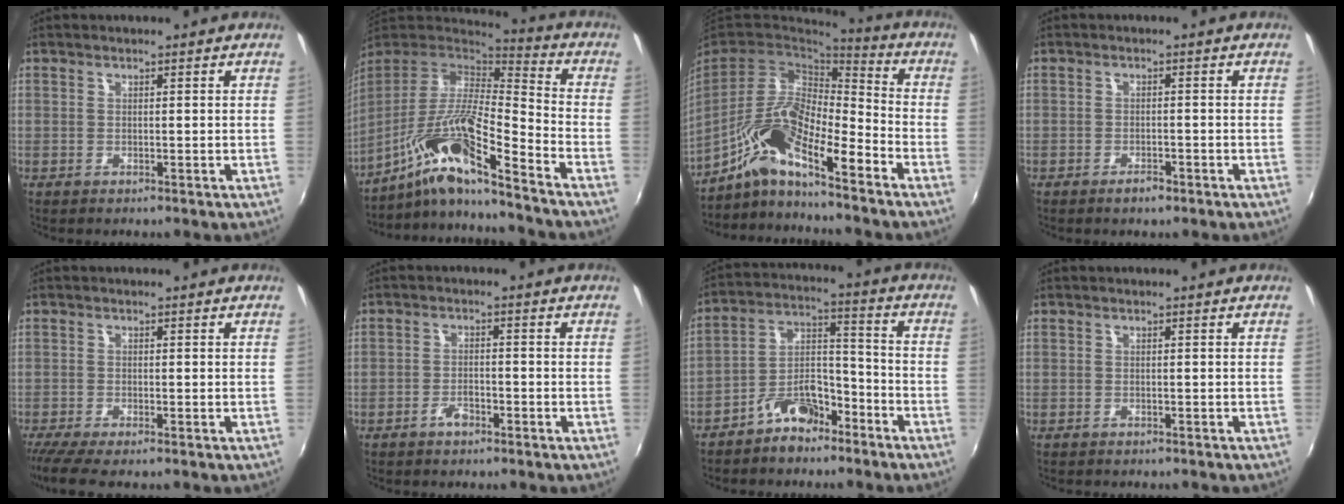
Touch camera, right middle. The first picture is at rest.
{"total": 14.5, "force": [-10.2, 0.2, 10.4], "torque": [-0.175, -0.017, -0.202]}
{"total": 13.1, "force": [-8.8, 3.1, 9.2], "torque": [-0.173, -0.002, -0.176]}
{"total": 2.0, "force": [-1.5, 0.8, 1.0], "torque": [-0.020, -0.001, -0.025]}
{"total": 4.4, "force": [-3.6, 0.1, 2.5], "torque": [-0.058, -0.024, -0.067]}
{"total": 2.7, "force": [-2.0, 1.2, 1.4], "torque": [-0.032, 0.002, -0.036]}
{"total": 9.3, "force": [-6.7, 4.5, 4.6], "torque": [-0.083, 0.036, -0.114]}
{"total": 1.2, "force": [-1.1, 0.4, 0.3], "torque": [-0.010, -0.005, -0.015]}